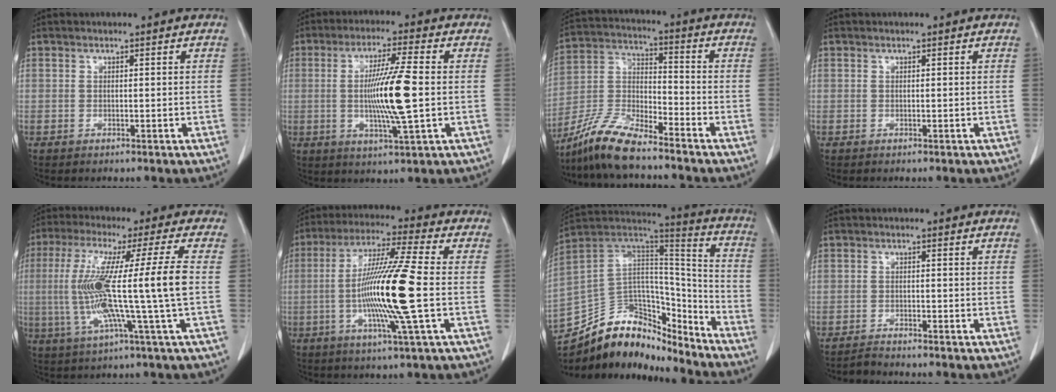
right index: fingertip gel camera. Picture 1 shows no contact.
{"total": 10.7, "force": [-0.5, -0.2, 10.7], "torque": [-0.202, -0.010, -0.011]}
{"total": 10.5, "force": [-8.9, 1.7, 5.2], "torque": [-0.112, -0.003, -0.177]}
{"total": 0.0}
{"total": 15.3, "force": [-0.9, -1.8, 15.1], "torque": [-0.283, 0.001, -0.021]}
{"total": 14.8, "force": [-2.1, -1.3, 14.6], "torque": [-0.279, -0.012, -0.048]}
{"total": 22.1, "force": [-18.0, 9.9, 8.0], "torque": [-0.167, 0.053, -0.298]}
{"total": 1.8, "force": [-1.8, -0.4, -0.1], "torque": [0.000, -0.009, -0.034]}